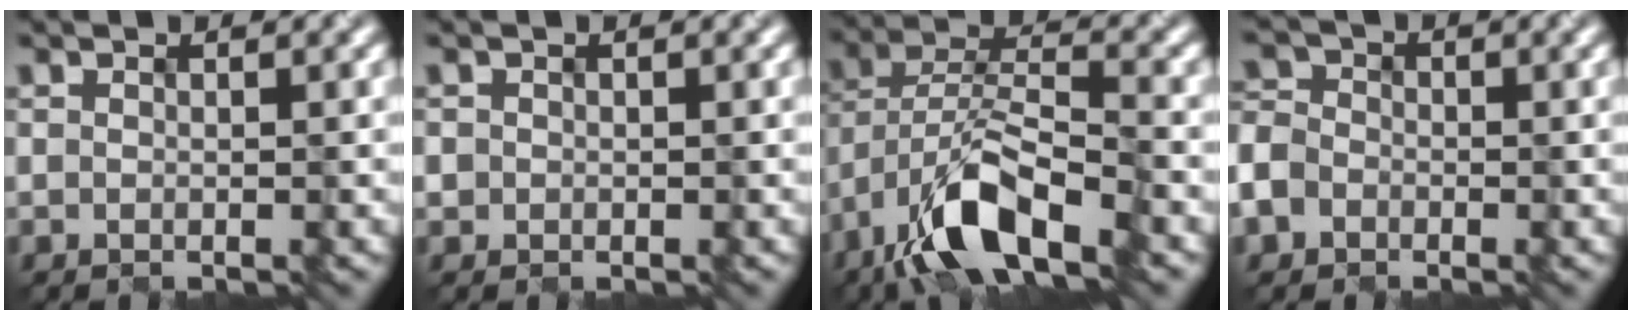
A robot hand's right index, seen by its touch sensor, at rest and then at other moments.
{"total": 0.7, "force": [-0.1, 0.7, -0.1], "torque": [0.002, -0.002, 0.004]}
{"total": 9.3, "force": [-5.9, 3.2, 6.5], "torque": [-0.120, 0.007, -0.112]}
{"total": 5.2, "force": [-2.0, 4.3, 2.1], "torque": [-0.041, -0.001, -0.054]}